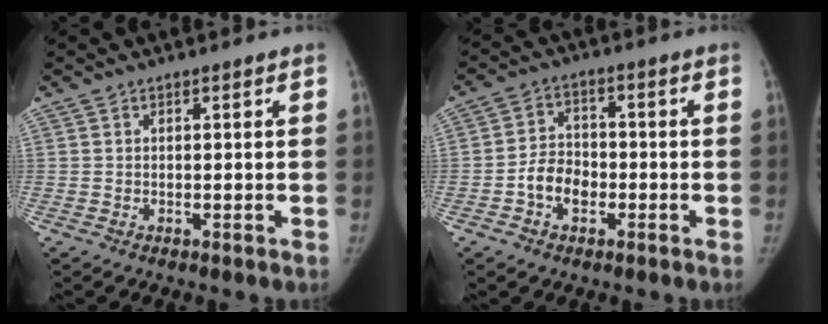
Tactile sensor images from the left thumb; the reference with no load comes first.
{"total": 6.5, "force": [-2.2, 4.7, 3.9], "torque": [-0.050, 0.024, -0.046]}